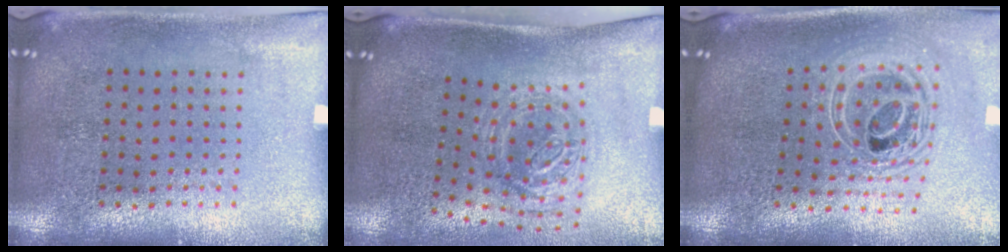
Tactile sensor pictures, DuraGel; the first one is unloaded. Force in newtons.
{"total": 1.2, "press": 1.1, "slide": 0.6}
{"total": 2.3, "press": 1.8, "slide": 1.5}